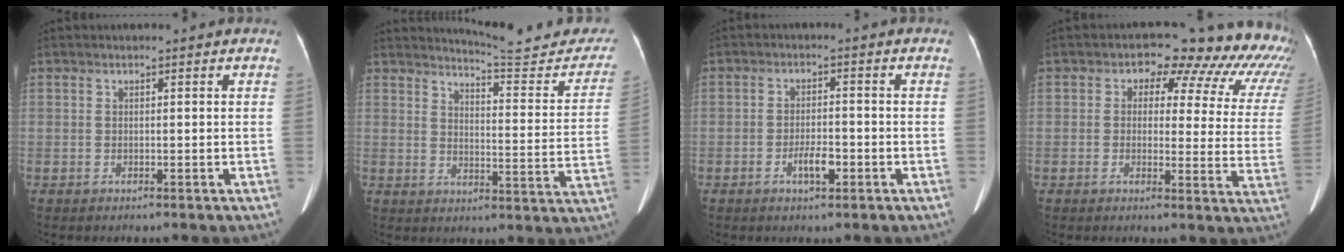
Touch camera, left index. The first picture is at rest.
{"total": 15.9, "force": [15.4, 1.7, 3.5], "torque": [-0.027, -0.077, 0.172]}
{"total": 3.5, "force": [-1.7, 1.2, 2.9], "torque": [-0.057, 0.002, -0.027]}
{"total": 17.4, "force": [14.1, 7.3, 7.1], "torque": [-0.048, -0.021, 0.126]}